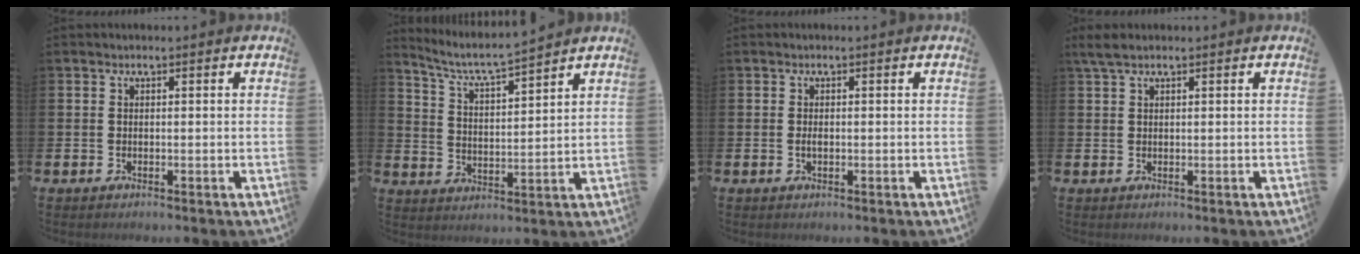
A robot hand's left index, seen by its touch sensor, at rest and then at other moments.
{"total": 5.6, "force": [5.4, 0.2, 1.6], "torque": [-0.060, -0.037, 0.091]}
{"total": 0.8, "force": [-0.1, 0.4, 0.7], "torque": [-0.015, 0.001, -0.003]}
{"total": 2.0, "force": [1.5, 0.6, 1.2], "torque": [-0.024, 0.004, 0.026]}